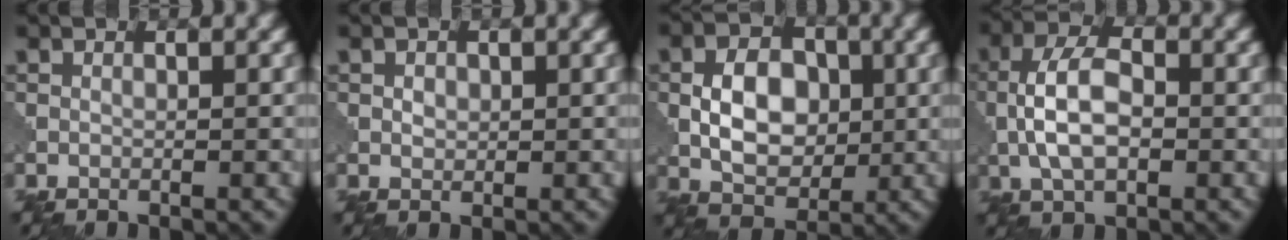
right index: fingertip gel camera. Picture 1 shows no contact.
{"total": 0.9, "force": [0.2, 0.8, 0.5], "torque": [-0.009, 0.000, 0.003]}
{"total": 5.8, "force": [-0.1, 3.9, 4.2], "torque": [-0.069, 0.001, -0.002]}
{"total": 5.7, "force": [-0.4, 3.1, 4.8], "torque": [-0.099, 0.007, -0.014]}